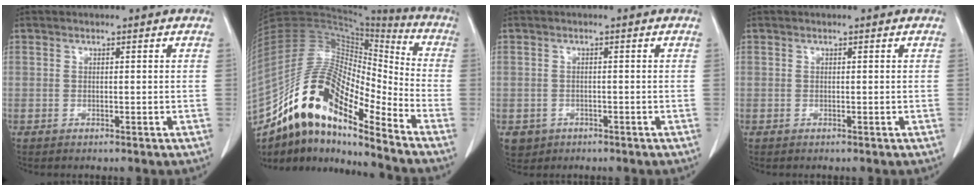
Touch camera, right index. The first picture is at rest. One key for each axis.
{"total": 18.9, "fx": -13.5, "fy": 4.7, "fz": 12.4, "tx": -0.239, "ty": 0.032, "tz": -0.241}
{"total": 2.9, "fx": -1.2, "fy": 2.6, "fz": 0.4, "tx": -0.004, "ty": 0.006, "tz": -0.013}
{"total": 0.0}